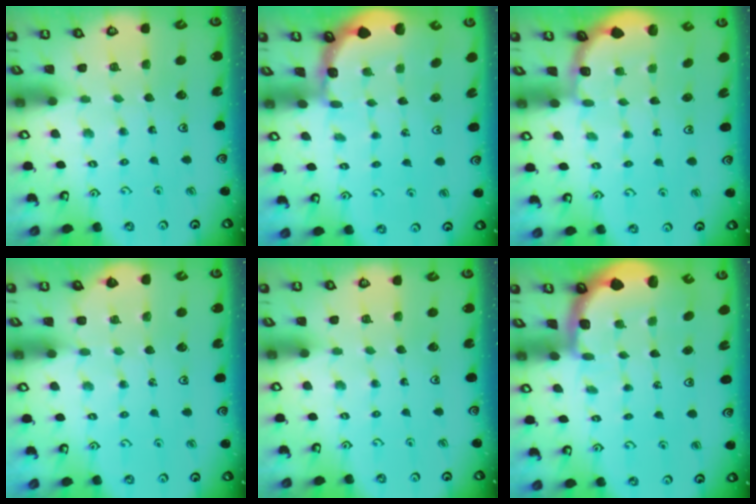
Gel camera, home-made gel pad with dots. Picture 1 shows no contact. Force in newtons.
{"total": 1.5, "press": 1.5, "slide": 0.1}
{"total": 1.8, "press": 1.6, "slide": 0.7}
{"total": 1.4, "press": 1.3, "slide": 0.3}
{"total": 0.0}
{"total": 2.4, "press": 2.1, "slide": 1.2}